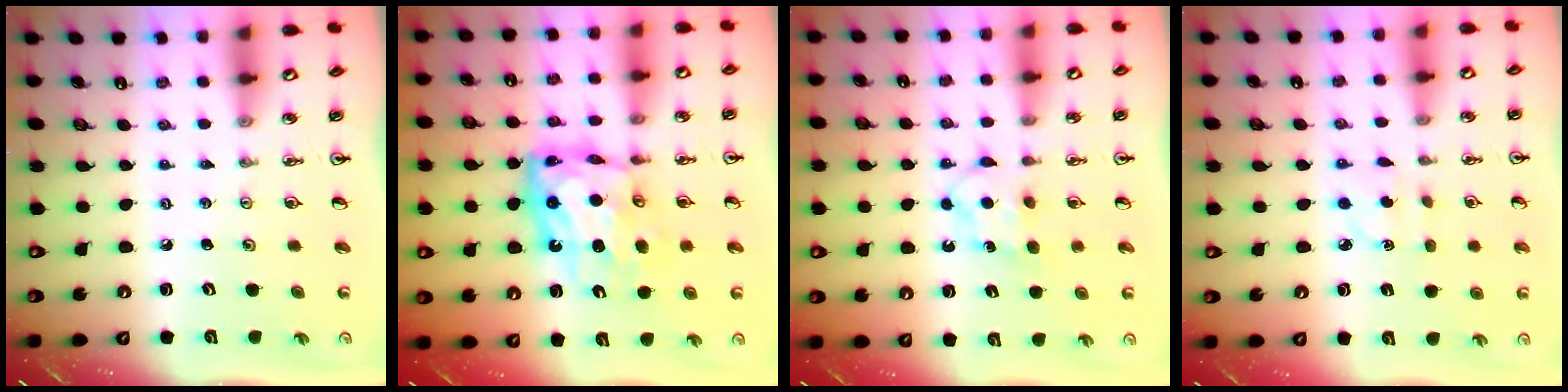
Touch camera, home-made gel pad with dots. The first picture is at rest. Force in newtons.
{"total": 12.4, "press": 12.3, "slide": 1.0}
{"total": 6.4, "press": 6.3, "slide": 0.6}
{"total": 3.0, "press": 2.8, "slide": 0.8}